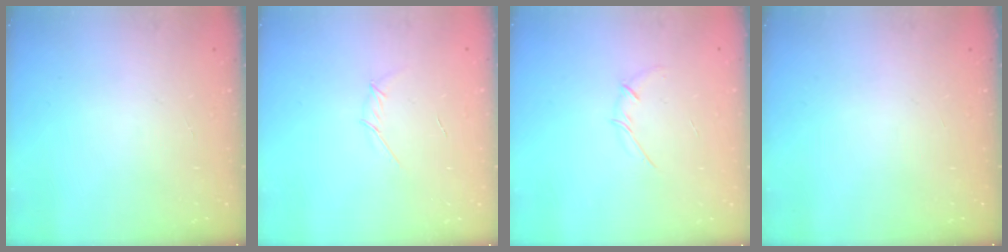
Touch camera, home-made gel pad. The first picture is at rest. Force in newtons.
{"total": 3.5, "press": 3.4, "slide": 0.9}
{"total": 2.7, "press": 2.6, "slide": 0.6}
{"total": 0.0}